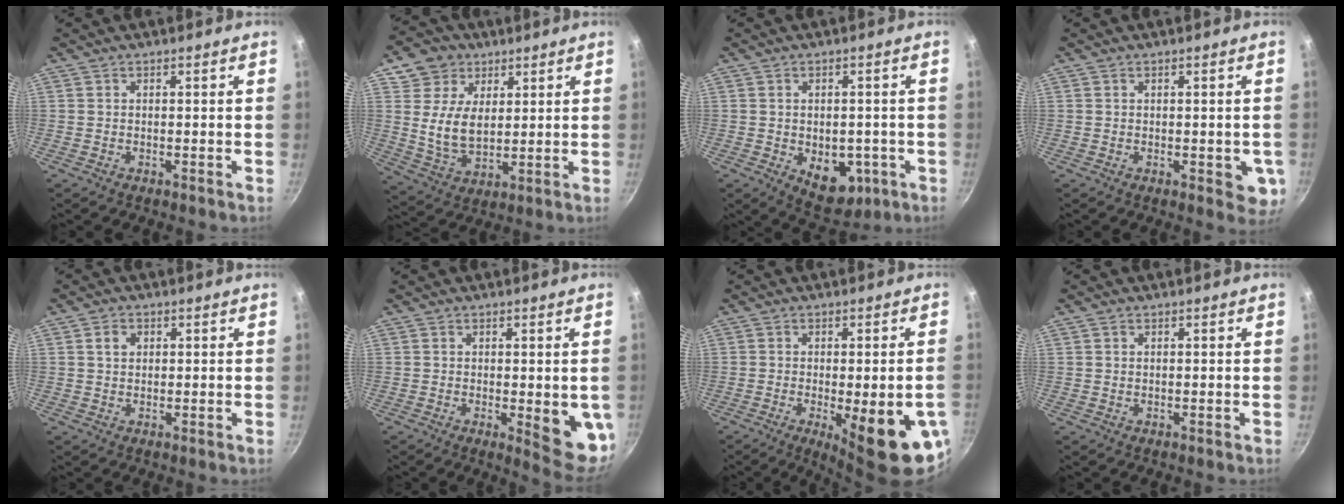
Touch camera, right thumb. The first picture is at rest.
{"total": 11.1, "force": [4.0, 8.6, 5.6], "torque": [-0.074, -0.021, 0.076]}
{"total": 9.4, "force": [-2.6, 6.1, 6.7], "torque": [-0.054, -0.003, -0.020]}
{"total": 5.3, "force": [-0.8, 2.5, 4.6], "torque": [-0.034, -0.005, -0.009]}
{"total": 2.5, "force": [0.7, 2.0, 1.3], "torque": [-0.013, 0.003, 0.012]}
{"total": 9.0, "force": [-0.7, 2.8, 8.6], "torque": [-0.081, -0.012, -0.002]}
{"total": 16.3, "force": [-5.0, 4.4, 14.9], "torque": [-0.169, -0.007, -0.055]}
{"total": 0.7, "force": [0.3, 0.4, 0.4], "torque": [-0.007, 0.002, 0.006]}